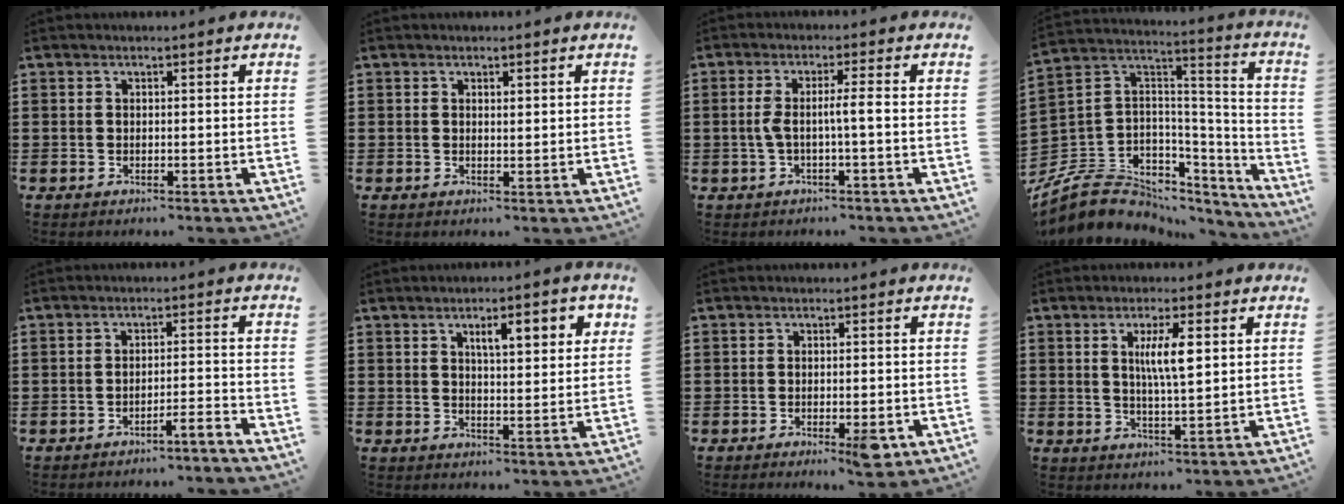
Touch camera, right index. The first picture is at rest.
{"total": 0.7, "force": [0.5, 0.3, 0.4], "torque": [-0.008, 0.003, 0.008]}
{"total": 4.2, "force": [-0.5, 0.0, 4.2], "torque": [-0.085, -0.006, -0.016]}
{"total": 8.4, "force": [-5.5, 6.1, 1.8], "torque": [-0.067, -0.002, -0.102]}
{"total": 3.2, "force": [-3.0, -0.5, 1.1], "torque": [-0.019, -0.003, -0.062]}
{"total": 5.6, "force": [2.4, 1.6, 4.9], "torque": [-0.076, -0.003, 0.032]}
{"total": 3.3, "force": [-1.5, 0.7, 2.8], "torque": [-0.044, -0.001, -0.024]}
{"total": 5.7, "force": [1.6, 1.0, 5.4], "torque": [-0.109, 0.007, 0.023]}